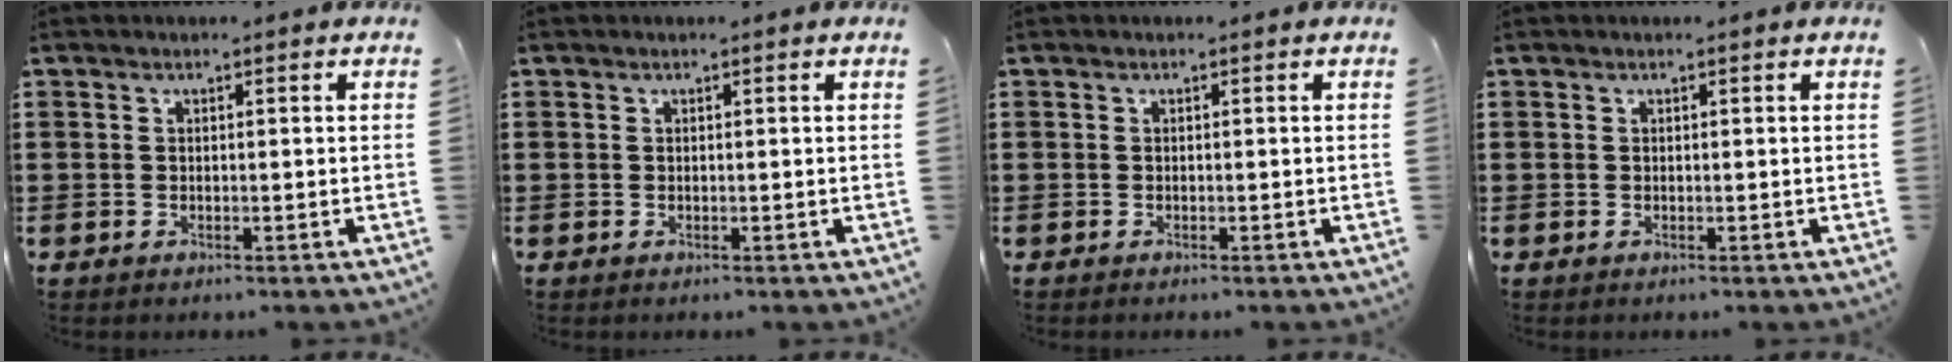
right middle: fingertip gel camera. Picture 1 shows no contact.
{"total": 0.0}
{"total": 0.0}
{"total": 0.0}